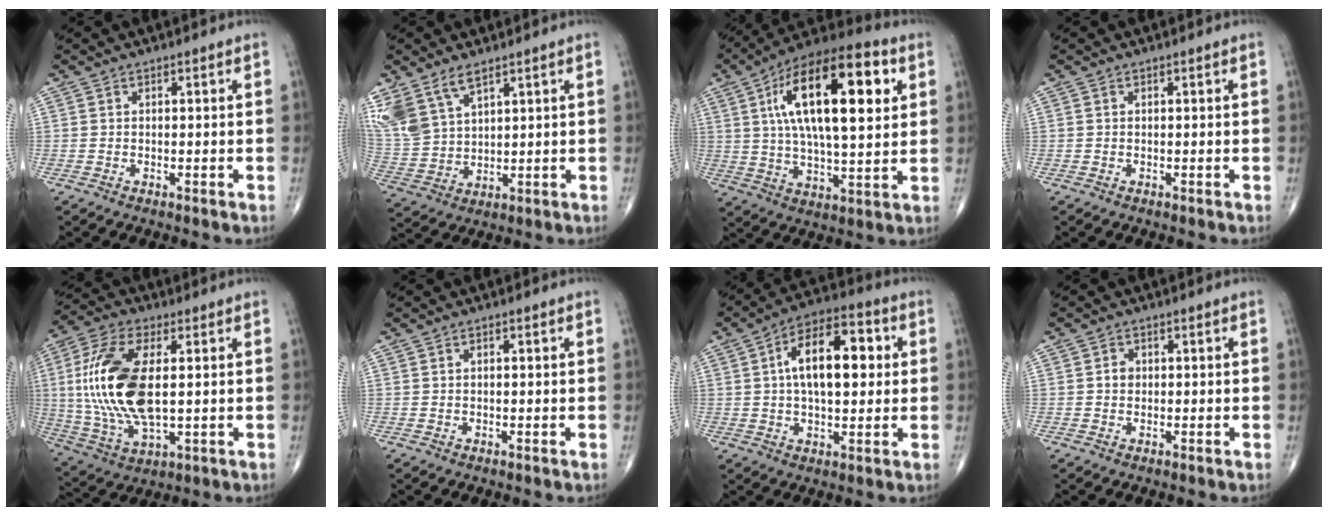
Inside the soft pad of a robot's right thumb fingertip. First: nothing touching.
{"total": 12.2, "force": [7.6, 6.3, 7.2], "torque": [-0.161, -0.016, 0.168]}
{"total": 23.8, "force": [6.7, 9.3, 20.9], "torque": [-0.343, 0.005, 0.101]}
{"total": 0.0}
{"total": 19.5, "force": [1.7, 9.1, 17.1], "torque": [-0.365, -0.006, 0.036]}
{"total": 0.8, "force": [0.1, 0.3, 0.7], "torque": [-0.017, 0.007, 0.004]}
{"total": 15.1, "force": [2.5, 7.5, 12.9], "torque": [-0.193, 0.020, 0.034]}
{"total": 1.6, "force": [0.0, 1.4, 0.8], "torque": [-0.005, 0.005, -0.002]}